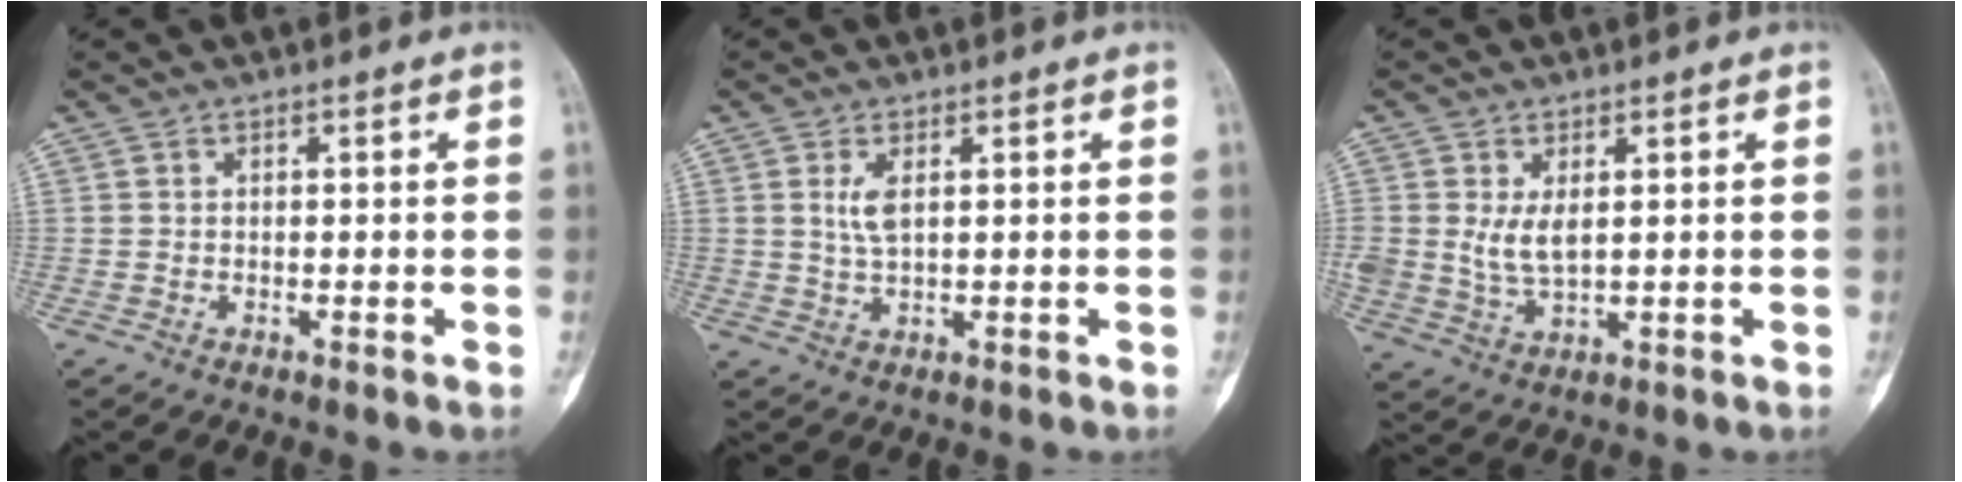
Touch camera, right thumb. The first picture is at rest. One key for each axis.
{"total": 3.3, "fx": 1.0, "fy": 1.2, "fz": 2.9, "tx": -0.063, "ty": -0.004, "tz": 0.025}
{"total": 5.1, "fx": 1.2, "fy": 2.8, "fz": 4.1, "tx": -0.074, "ty": -0.011, "tz": 0.032}